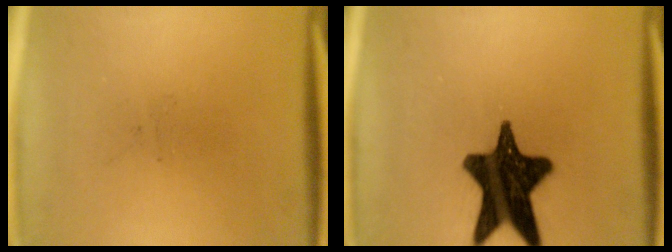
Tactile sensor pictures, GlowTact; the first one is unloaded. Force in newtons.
{"total": 16.5}